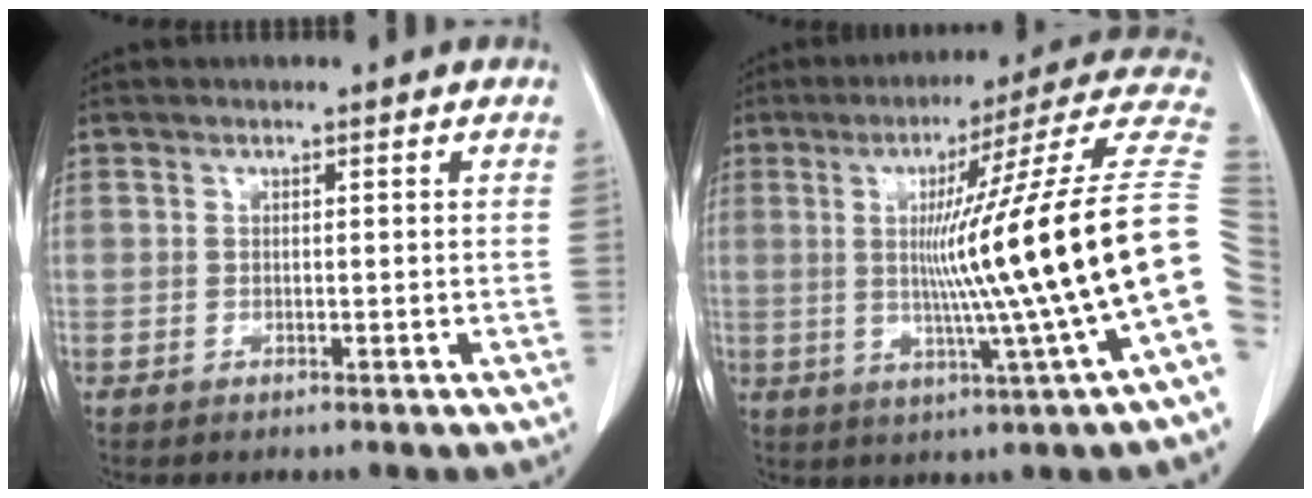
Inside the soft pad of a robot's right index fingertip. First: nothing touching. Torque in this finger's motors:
{"motor_torque": [2.14, 0.00, 1.05, 0.21]}